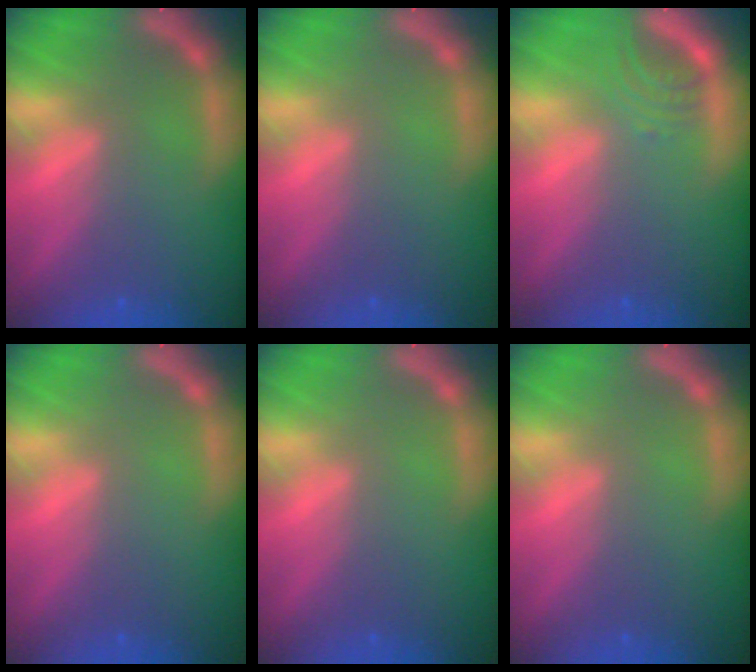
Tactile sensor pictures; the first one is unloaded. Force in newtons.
{"total": 0.0}
{"total": 2.5}
{"total": 0.0}
{"total": 0.0}
{"total": 0.0}